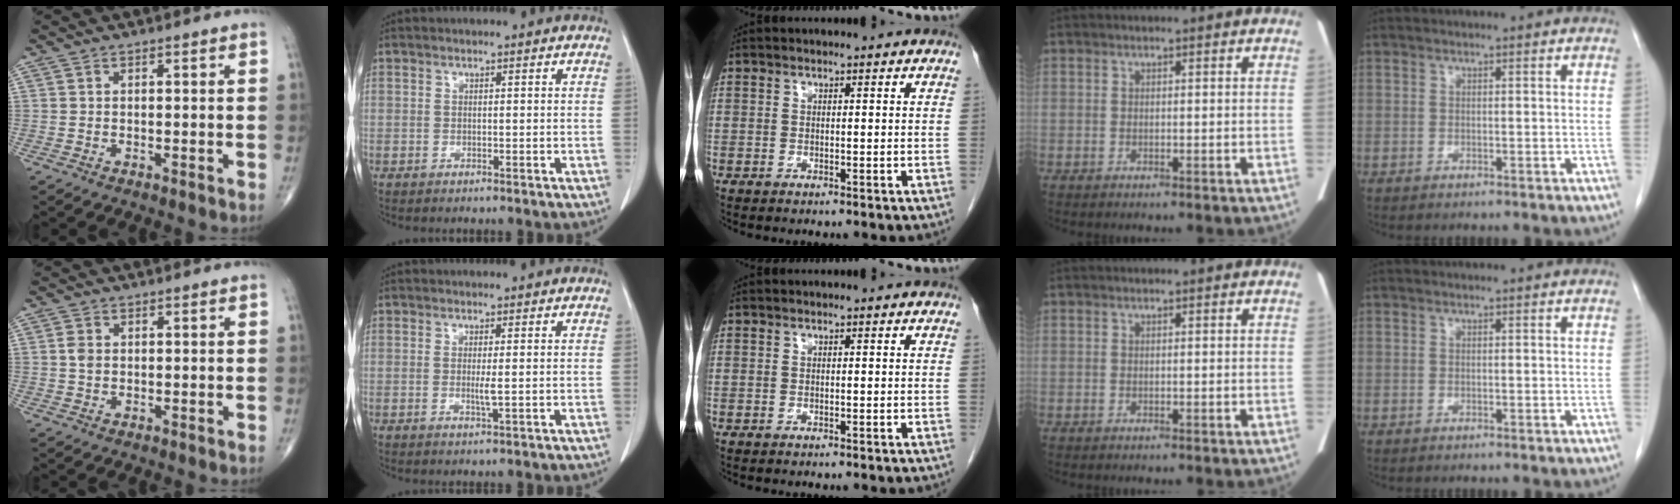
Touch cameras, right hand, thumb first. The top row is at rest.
{"thumb": {"total": 1.8, "force": [0.2, 1.4, 1.2], "torque": [-0.018, 0.001, 0.003]}, "index": {"total": 1.7, "force": [0.0, -0.1, 1.7], "torque": [-0.035, -0.004, 0.000]}}